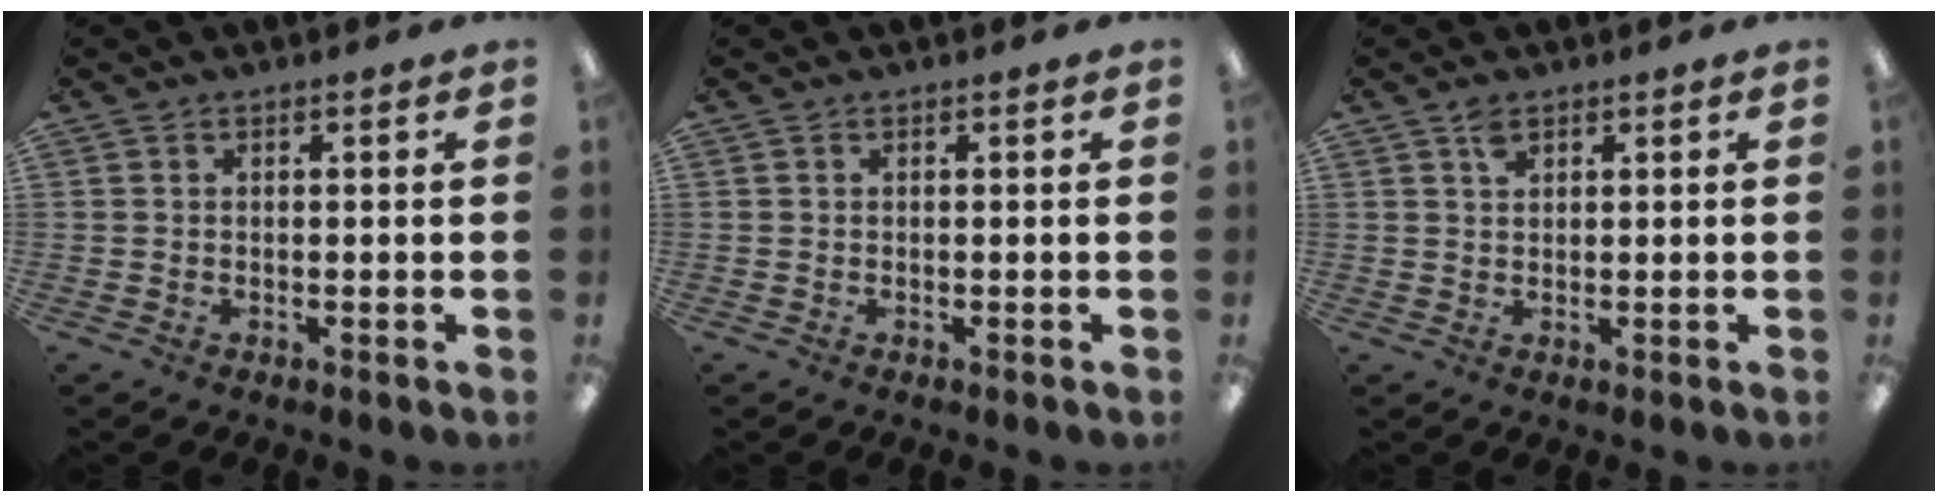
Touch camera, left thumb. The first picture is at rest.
{"total": 0.0}
{"total": 2.2, "force": [1.5, 1.1, 1.1], "torque": [-0.018, -0.005, 0.028]}